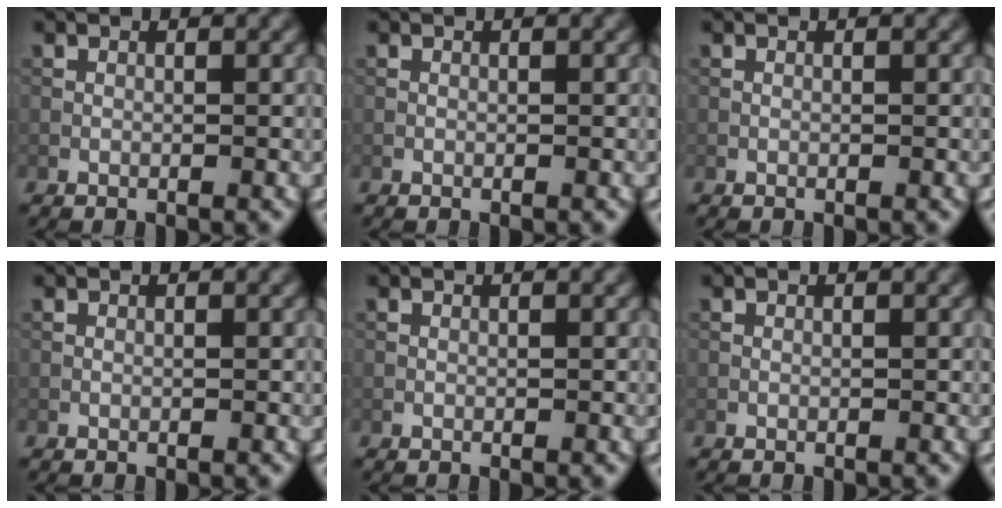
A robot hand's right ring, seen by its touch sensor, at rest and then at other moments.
{"total": 0.0}
{"total": 0.0}
{"total": 0.0}
{"total": 0.0}
{"total": 0.0}